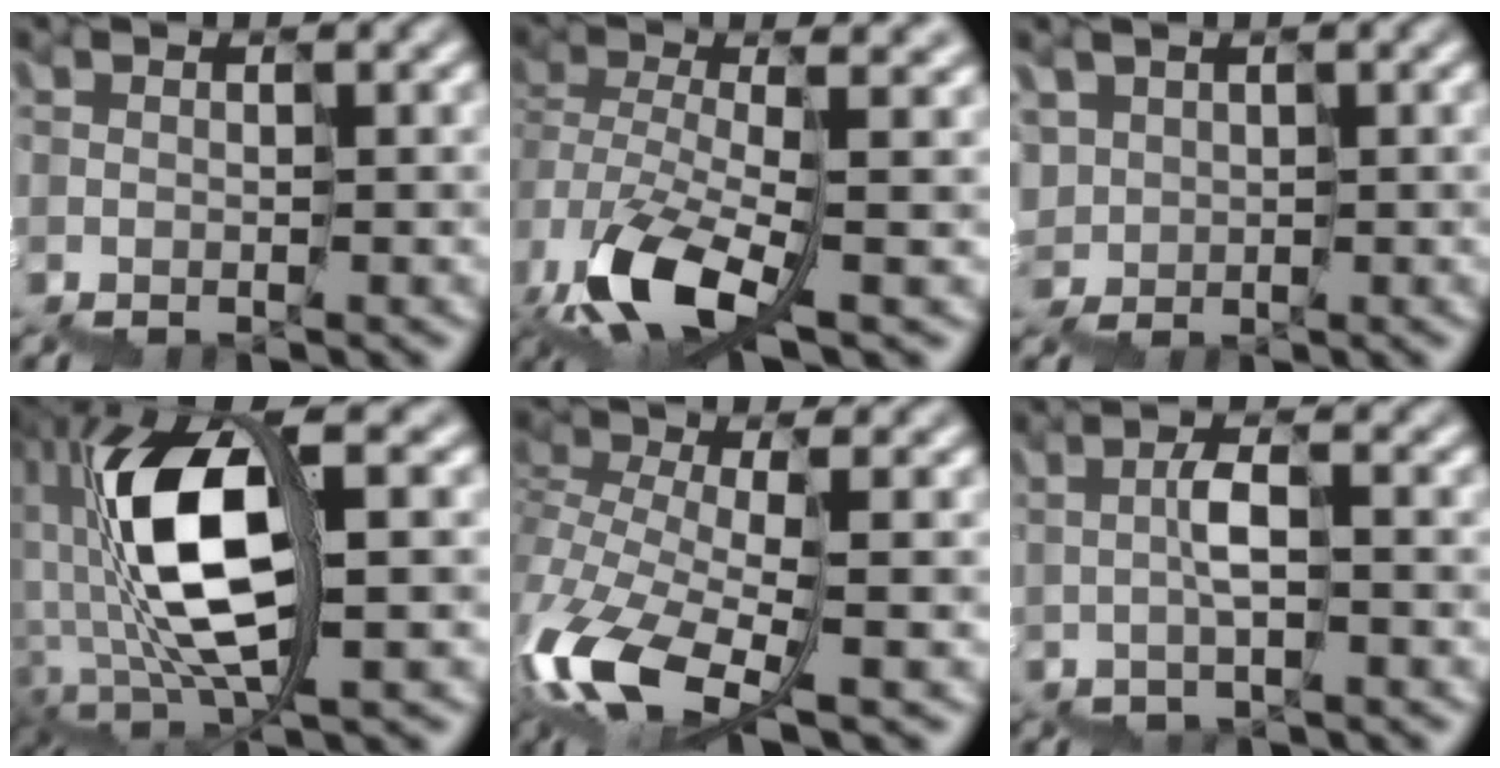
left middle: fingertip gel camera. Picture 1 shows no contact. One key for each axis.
{"total": 7.8, "fx": -1.5, "fy": 2.9, "fz": 7.1, "tx": -0.169, "ty": -0.010, "tz": -0.021}
{"total": 4.4, "fx": 2.2, "fy": 3.8, "fz": 0.6, "tx": -0.015, "ty": 0.033, "tz": 0.000}
{"total": 9.7, "fx": 0.6, "fy": 2.8, "fz": 9.2, "tx": -0.193, "ty": 0.019, "tz": 0.011}
{"total": 7.7, "fx": -3.1, "fy": 2.8, "fz": 6.4, "tx": -0.165, "ty": -0.014, "tz": -0.059}
{"total": 1.9, "fx": 1.2, "fy": -1.2, "fz": 0.8, "tx": -0.024, "ty": 0.010, "tz": 0.027}